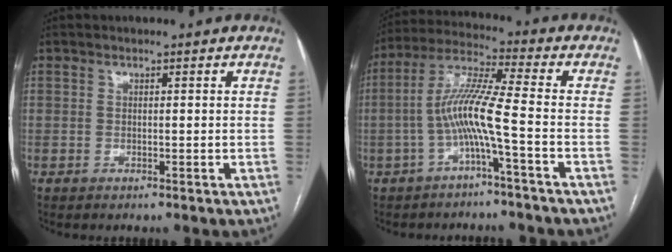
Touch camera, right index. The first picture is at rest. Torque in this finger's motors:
{"motor_torque": [0.33, -0.09, 0.71, 0.21]}